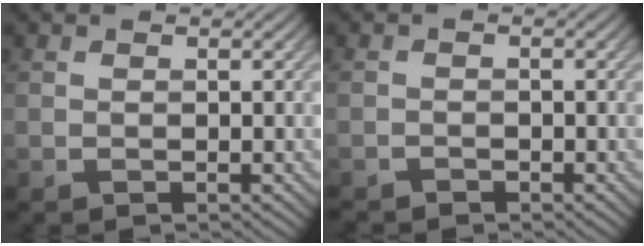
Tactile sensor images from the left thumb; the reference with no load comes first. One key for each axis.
{"total": 1.2, "fx": -1.1, "fy": 0.5, "fz": 0.1, "tx": -0.001, "ty": 0.000, "tz": -0.024}